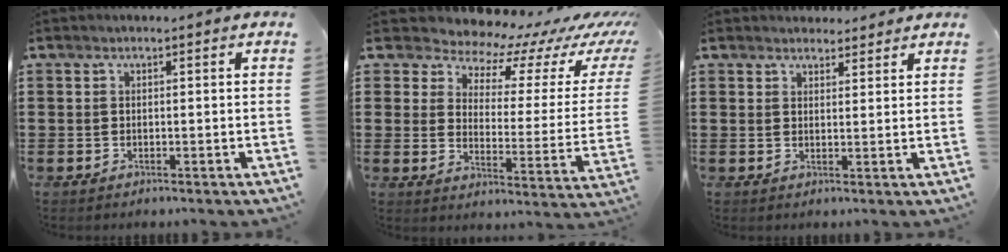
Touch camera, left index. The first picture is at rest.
{"total": 7.2, "force": [6.5, 2.6, 1.3], "torque": [-0.042, -0.060, 0.106]}
{"total": 2.5, "force": [2.4, 0.7, 0.0], "torque": [-0.005, 0.000, 0.048]}